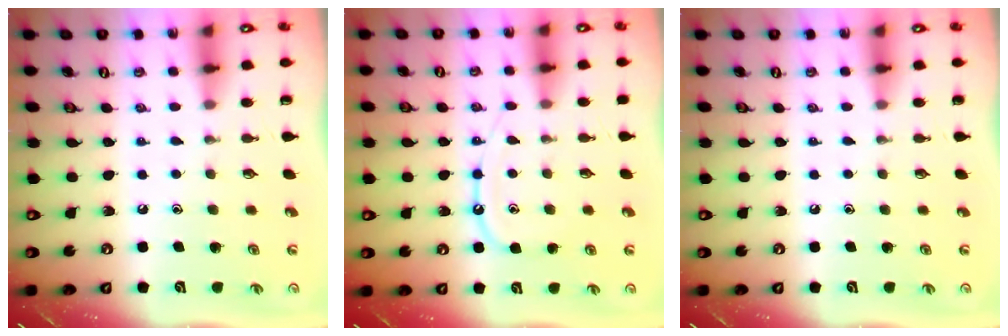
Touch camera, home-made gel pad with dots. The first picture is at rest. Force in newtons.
{"total": 10.5, "press": 10.5, "slide": 1.0}
{"total": 0.0}